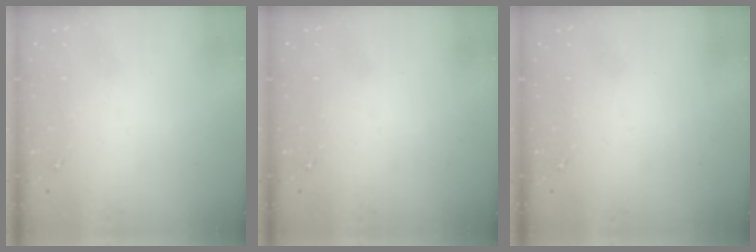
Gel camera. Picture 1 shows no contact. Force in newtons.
{"total": 0.0}
{"total": 0.0}